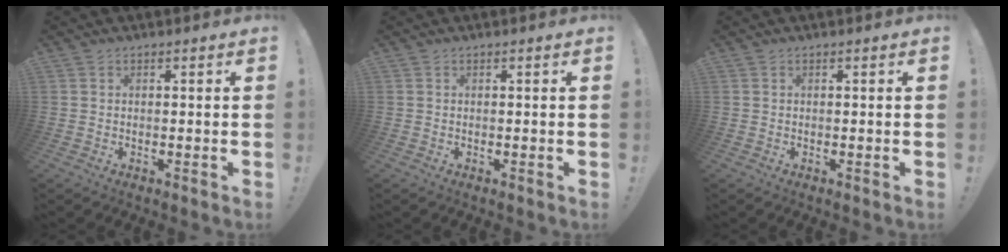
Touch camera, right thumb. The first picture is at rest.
{"total": 0.0}
{"total": 0.0}